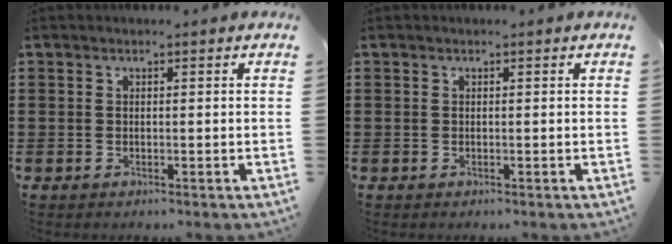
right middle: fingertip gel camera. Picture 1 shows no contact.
{"total": 0.0}